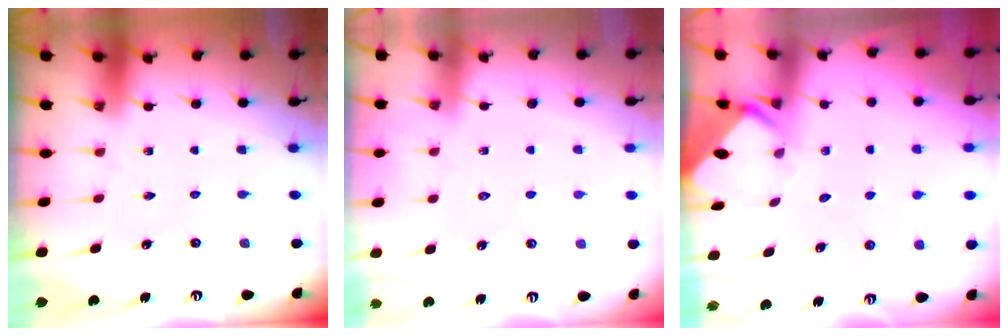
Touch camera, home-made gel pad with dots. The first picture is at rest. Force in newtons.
{"total": 2.9, "press": 2.9, "slide": 0.4}
{"total": 3.9, "press": 3.9, "slide": 0.3}